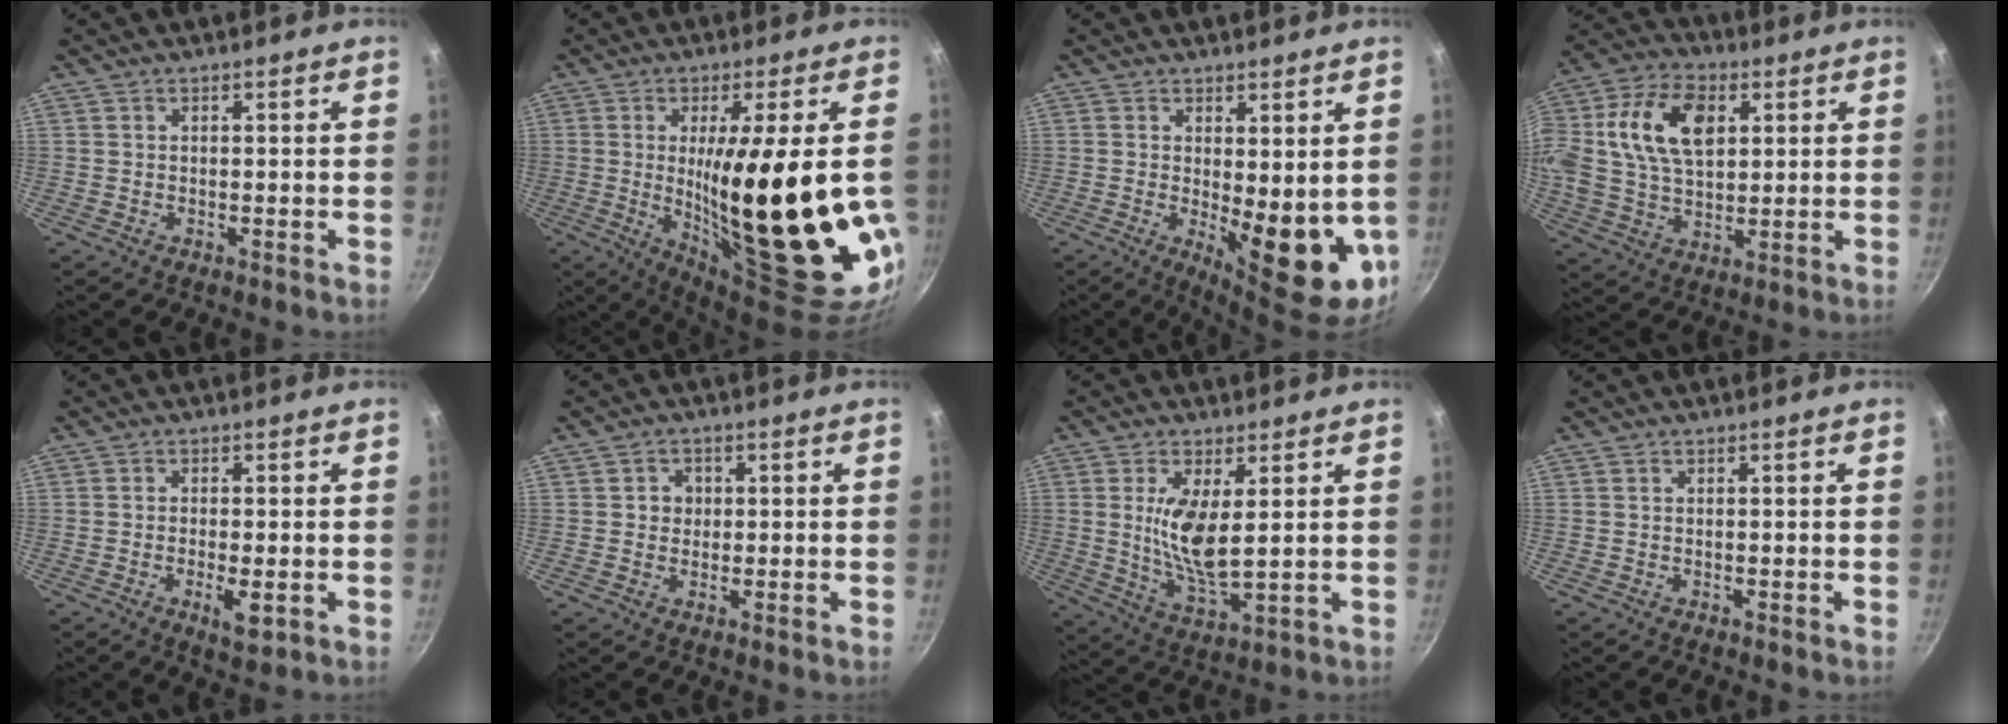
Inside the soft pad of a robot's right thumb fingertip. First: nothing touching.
{"total": 25.3, "force": [-1.8, 5.2, 24.7], "torque": [-0.362, -0.035, -0.006]}
{"total": 11.7, "force": [-0.2, 4.7, 10.7], "torque": [-0.121, -0.014, 0.011]}
{"total": 17.6, "force": [4.4, 11.2, 12.9], "torque": [-0.234, 0.012, 0.070]}
{"total": 3.6, "force": [-1.1, 1.2, 3.2], "torque": [-0.059, -0.006, -0.017]}
{"total": 2.3, "force": [0.2, 2.2, 0.6], "torque": [0.005, 0.003, -0.001]}
{"total": 9.7, "force": [2.2, 3.5, 8.8], "torque": [-0.169, -0.027, 0.048]}
{"total": 0.0}